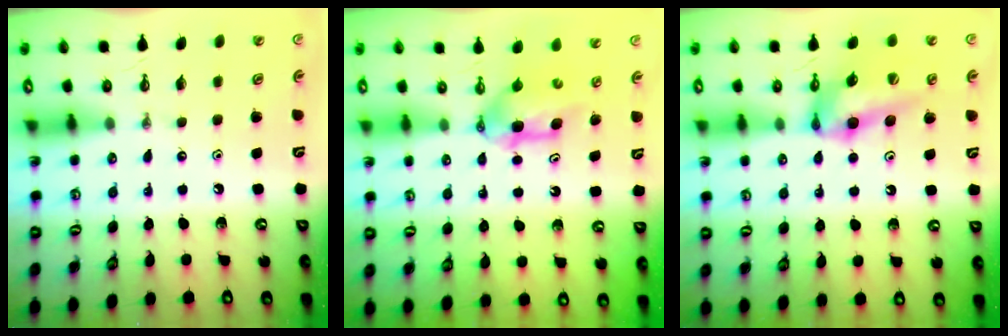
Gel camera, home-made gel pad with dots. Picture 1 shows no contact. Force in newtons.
{"total": 5.4, "press": 5.3, "slide": 1.1}
{"total": 11.4, "press": 10.7, "slide": 3.9}